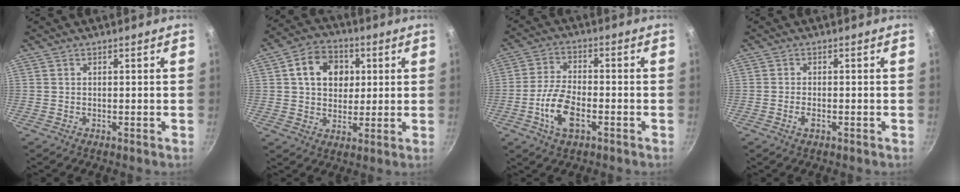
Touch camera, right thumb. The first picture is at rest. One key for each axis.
{"total": 11.1, "fx": 2.8, "fy": 8.6, "fz": 6.3, "tx": -0.076, "ty": 0.008, "tz": 0.036}
{"total": 9.2, "fx": -3.3, "fy": 4.4, "fz": 7.3, "tx": -0.144, "ty": 0.019, "tz": -0.069}
{"total": 1.9, "fx": -0.8, "fy": 0.8, "fz": 1.5, "tx": -0.036, "ty": 0.003, "tz": -0.017}